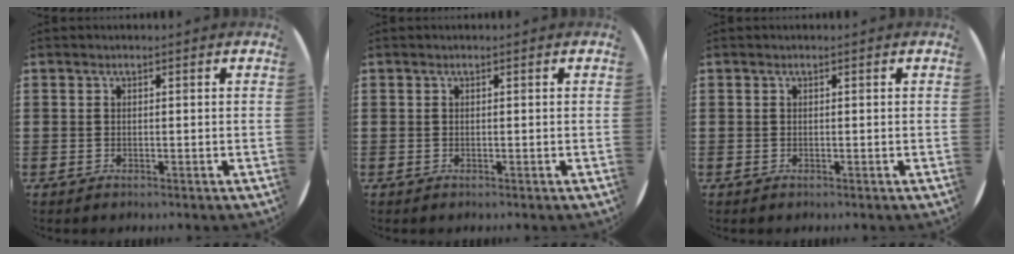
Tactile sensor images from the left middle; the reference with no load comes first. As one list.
[{"total": 0.0}, {"total": 0.0}]